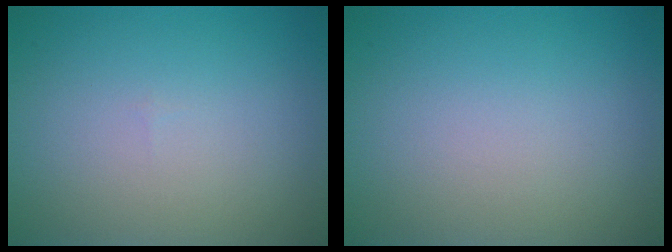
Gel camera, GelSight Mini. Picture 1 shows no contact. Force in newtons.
{"total": 0.0}